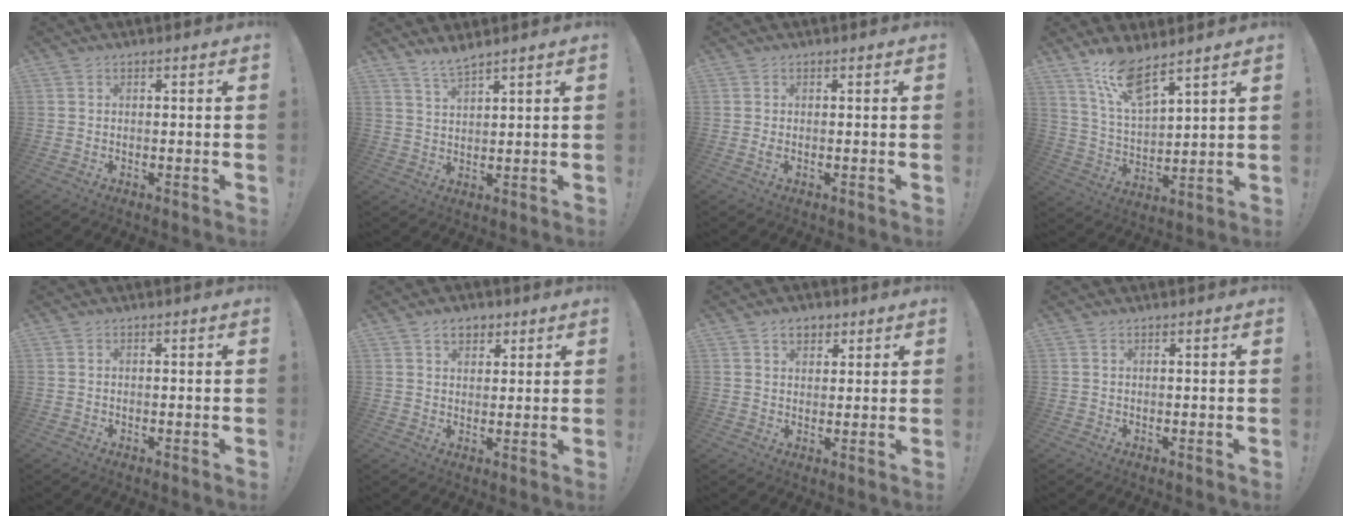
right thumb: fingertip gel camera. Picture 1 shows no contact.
{"total": 4.1, "force": [3.7, 0.1, 1.7], "torque": [-0.040, -0.019, 0.067]}
{"total": 1.0, "force": [-0.1, 0.3, 0.9], "torque": [-0.010, -0.004, -0.003]}
{"total": 11.3, "force": [9.0, 2.6, 6.2], "torque": [-0.131, -0.051, 0.163]}
{"total": 0.0}
{"total": 4.9, "force": [2.6, 3.6, 2.1], "torque": [-0.028, -0.004, 0.047]}
{"total": 4.5, "force": [2.4, 3.3, 2.0], "torque": [-0.023, -0.004, 0.043]}
{"total": 0.0}